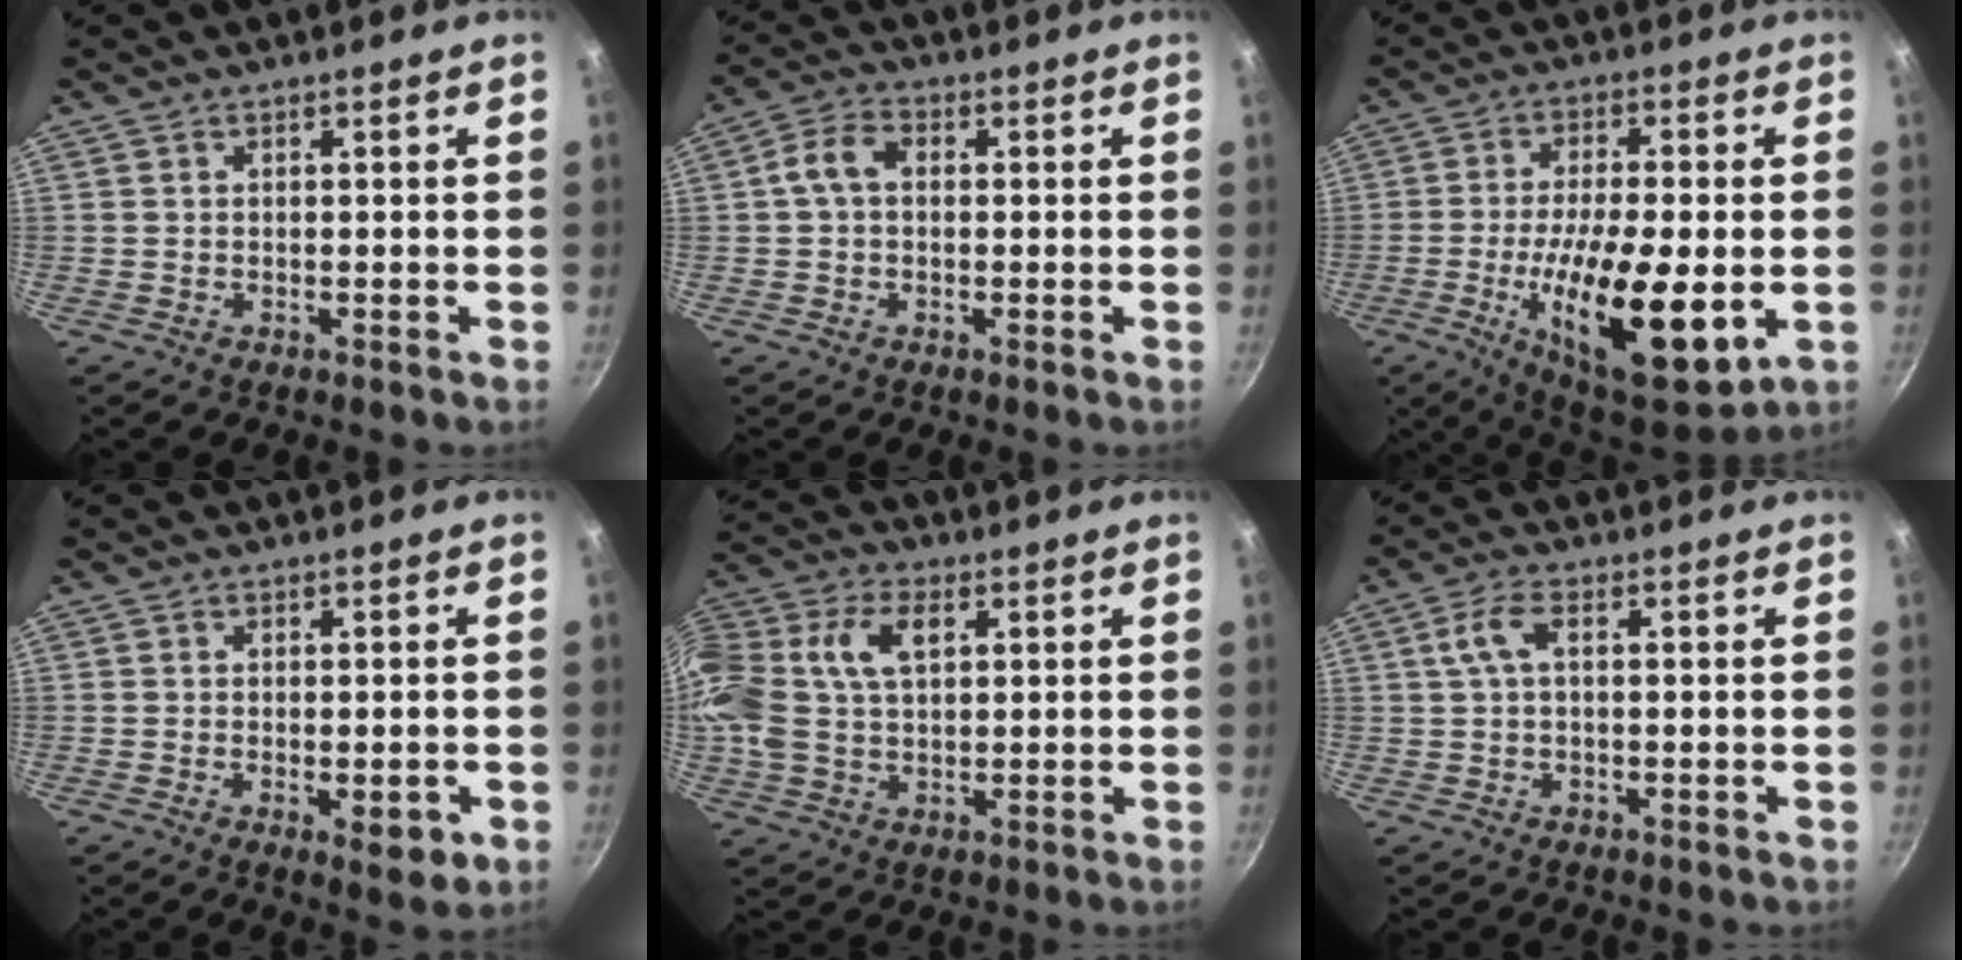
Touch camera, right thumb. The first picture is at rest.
{"total": 5.4, "force": [0.4, 3.7, 3.9], "torque": [-0.072, 0.018, -0.001]}
{"total": 20.8, "force": [-4.7, 7.5, 18.8], "torque": [-0.319, -0.018, -0.061]}
{"total": 5.0, "force": [-1.5, 1.9, 4.4], "torque": [-0.055, -0.005, -0.014]}
{"total": 18.6, "force": [4.4, 11.8, 13.7], "torque": [-0.333, 0.031, 0.079]}
{"total": 4.2, "force": [0.9, 2.0, 3.6], "torque": [-0.084, 0.014, 0.015]}